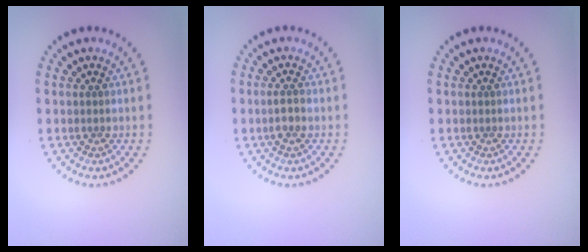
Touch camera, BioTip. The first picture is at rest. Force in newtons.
{"total": 1.3, "press": 1.3, "slide": 0.3}
{"total": 0.0}